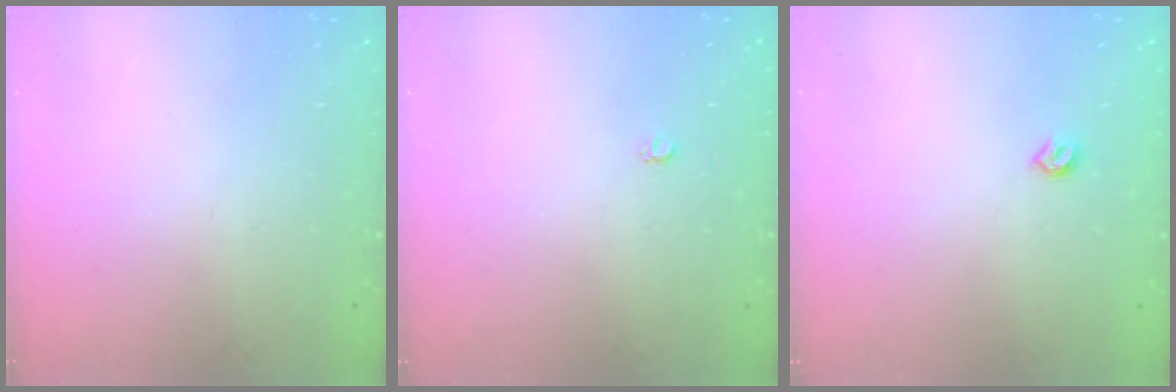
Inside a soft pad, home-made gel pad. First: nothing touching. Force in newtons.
{"total": 2.6, "press": 2.6, "slide": 0.3}
{"total": 4.0, "press": 3.9, "slide": 0.8}